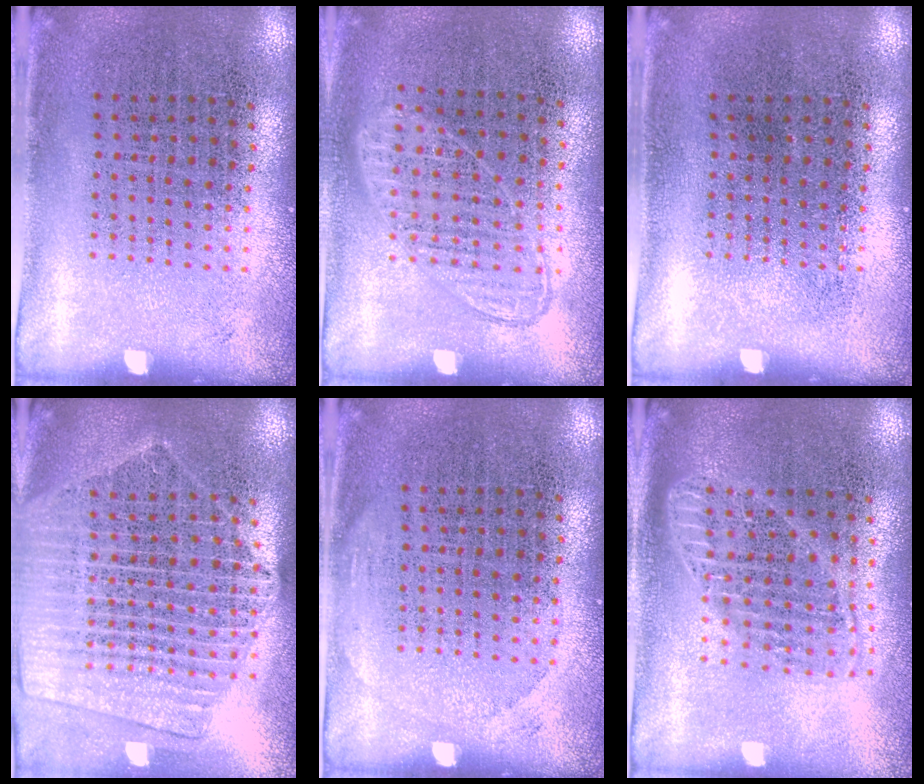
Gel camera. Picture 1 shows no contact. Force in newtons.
{"total": 0.9, "press": 0.9, "slide": 0.3}
{"total": 0.0}
{"total": 2.1, "press": 1.9, "slide": 0.9}
{"total": 0.8, "press": 0.8, "slide": 0.2}
{"total": 1.8, "press": 1.5, "slide": 0.9}